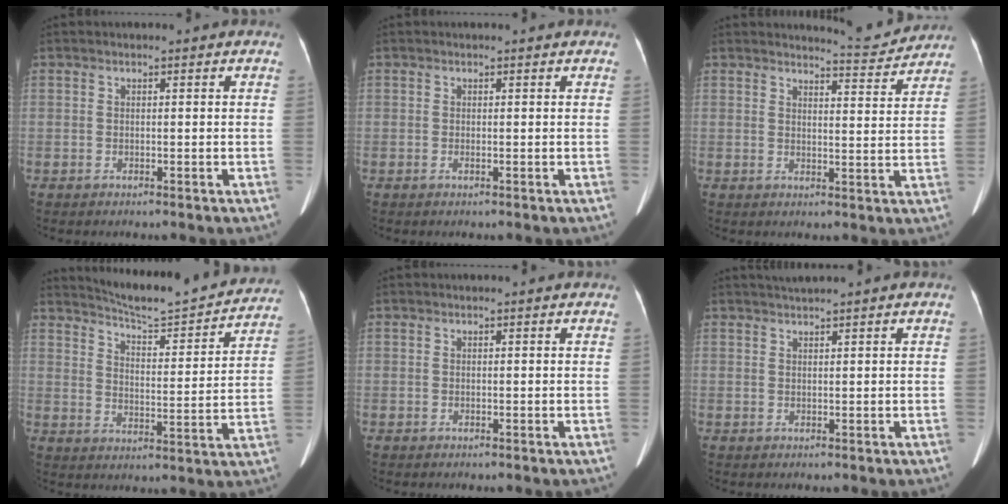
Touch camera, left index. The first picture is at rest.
{"total": 0.5, "force": [0.0, 0.0, 0.5], "torque": [-0.015, 0.000, 0.000]}
{"total": 5.2, "force": [5.2, -0.2, -0.3], "torque": [-0.009, -0.024, 0.065]}
{"total": 17.2, "force": [16.3, 1.3, 5.1], "torque": [-0.082, -0.035, 0.217]}
{"total": 0.0}
{"total": 1.4, "force": [1.1, -0.6, 0.5], "torque": [-0.012, 0.004, 0.028]}